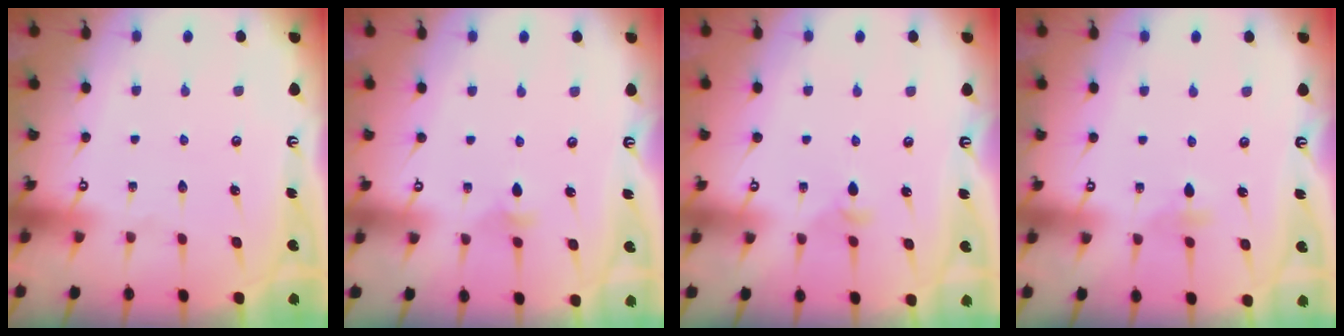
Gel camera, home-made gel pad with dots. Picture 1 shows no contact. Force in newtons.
{"total": 3.1, "press": 3.0, "slide": 0.8}
{"total": 3.2, "press": 3.1, "slide": 0.7}
{"total": 3.7, "press": 3.6, "slide": 0.8}